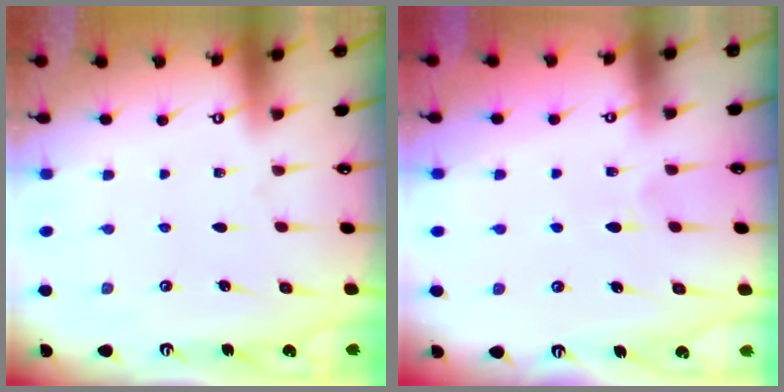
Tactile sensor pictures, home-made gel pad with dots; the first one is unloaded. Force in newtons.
{"total": 4.6, "press": 4.6, "slide": 0.6}